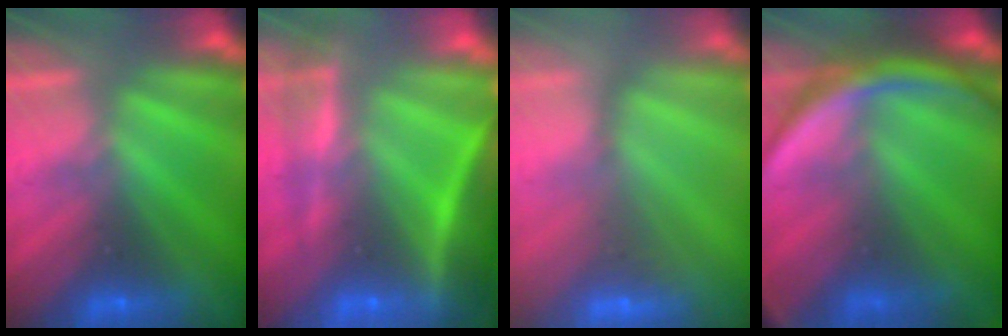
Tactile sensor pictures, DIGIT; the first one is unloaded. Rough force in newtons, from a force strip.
{"total": 7.2}
{"total": 2.5}
{"total": 9.8}